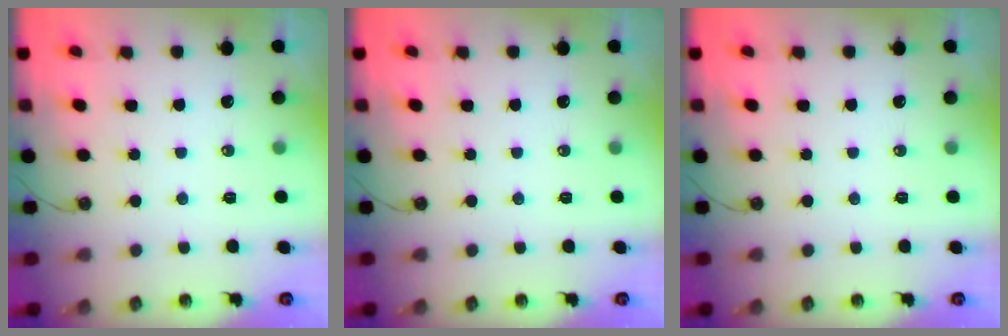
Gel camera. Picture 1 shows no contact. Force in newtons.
{"total": 0.0}
{"total": 0.0}